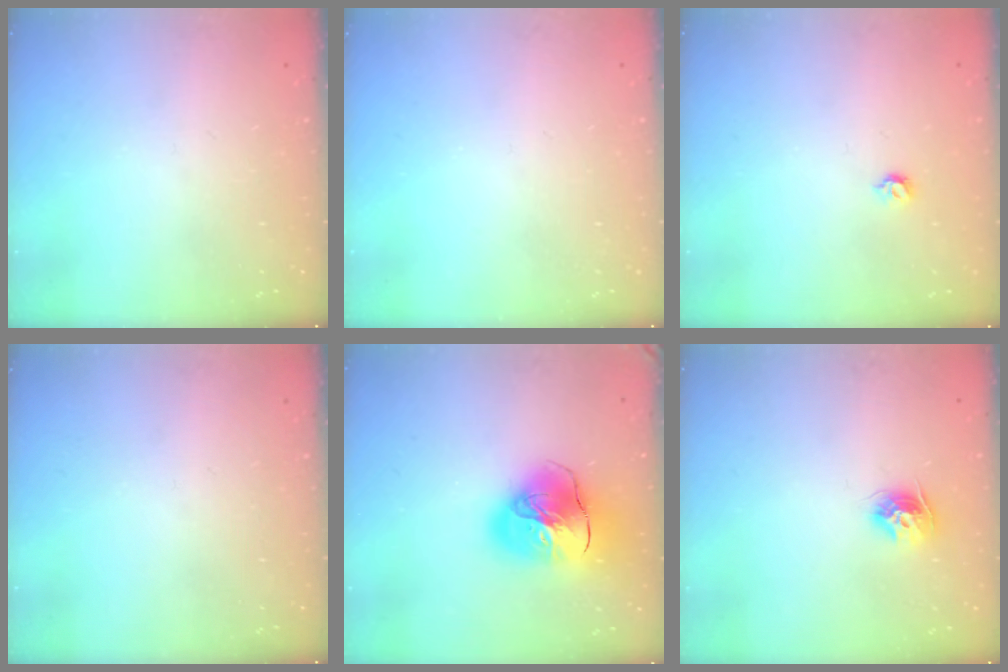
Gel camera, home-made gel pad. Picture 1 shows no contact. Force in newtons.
{"total": 0.0}
{"total": 3.9, "press": 3.8, "slide": 0.8}
{"total": 0.0}
{"total": 17.4, "press": 17.2, "slide": 2.3}
{"total": 9.6, "press": 9.6, "slide": 0.7}